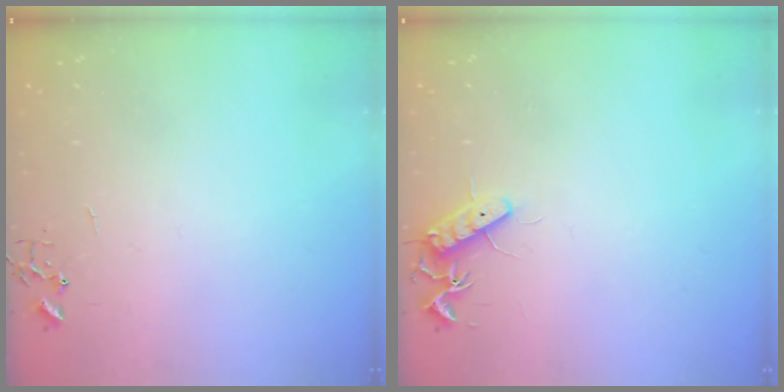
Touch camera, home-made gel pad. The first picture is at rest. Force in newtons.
{"total": 11.5, "press": 11.5, "slide": 1.0}